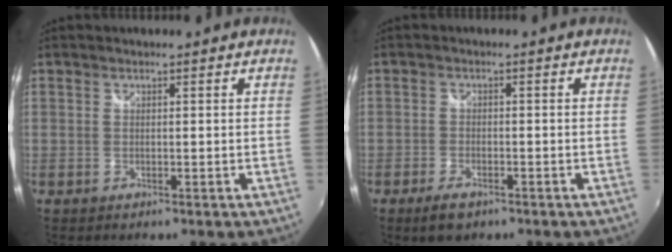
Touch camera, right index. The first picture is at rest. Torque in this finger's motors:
{"motor_torque": [0.29, -0.29, 0.10, 0.00]}